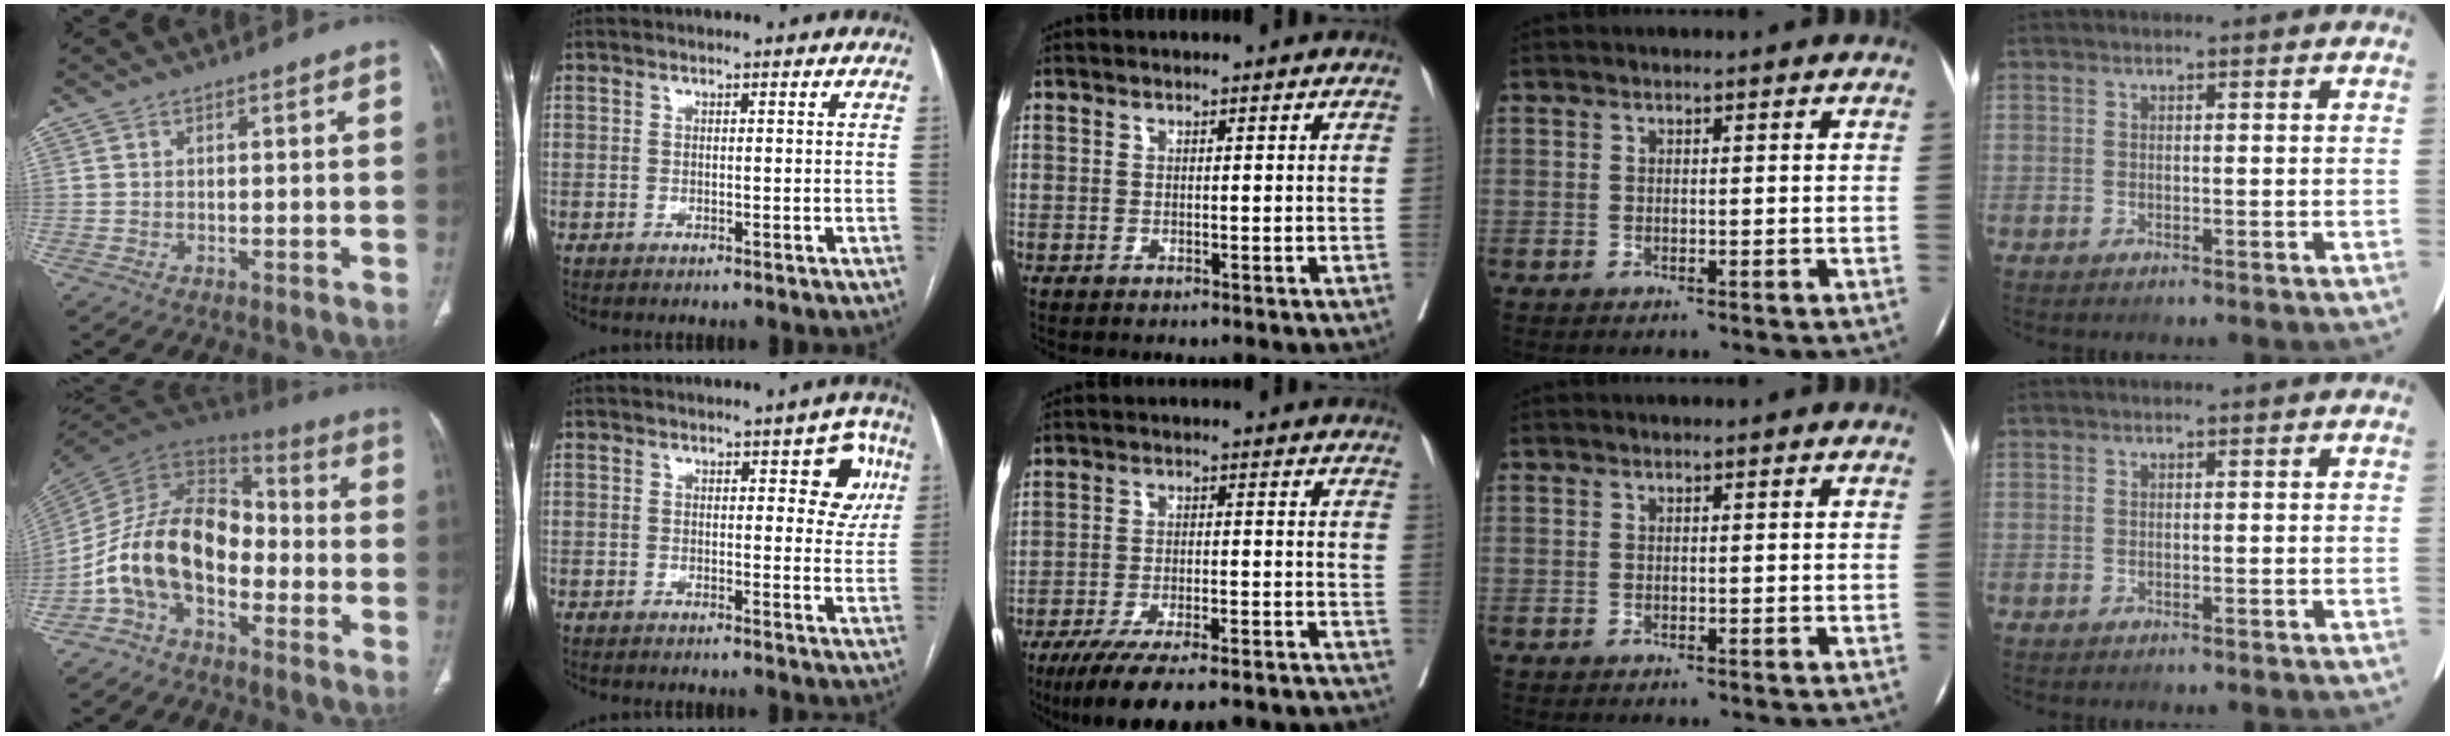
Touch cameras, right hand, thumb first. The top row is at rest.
{"thumb": {"total": 16.2, "force": [-5.0, 10.2, 11.5], "torque": [-0.198, 0.071, -0.104]}, "index": {"total": 6.1, "force": [2.2, 2.7, 5.0], "torque": [-0.033, 0.012, 0.020]}, "middle": {"total": 24.5, "force": [-22.0, 2.8, 10.3], "torque": [-0.115, -0.020, -0.298]}}